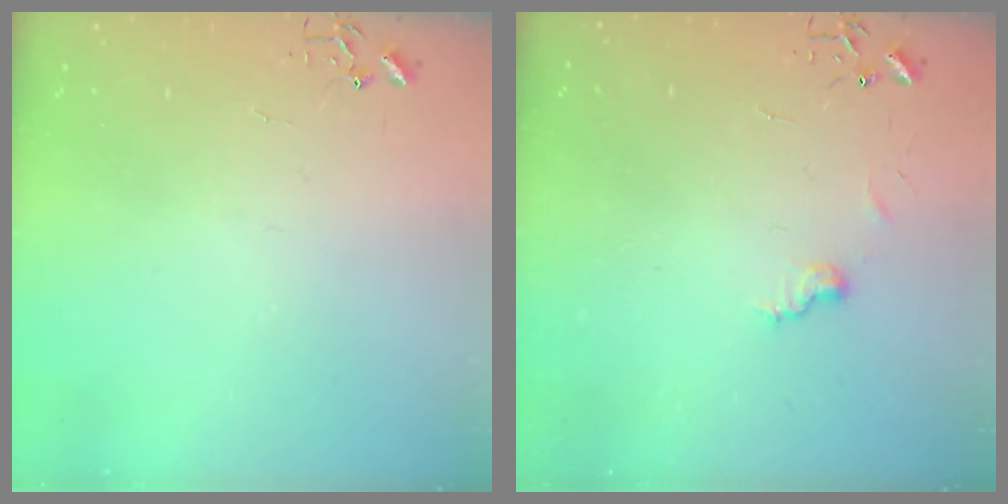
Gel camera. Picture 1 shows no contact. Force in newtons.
{"total": 7.4, "press": 7.4, "slide": 0.4}